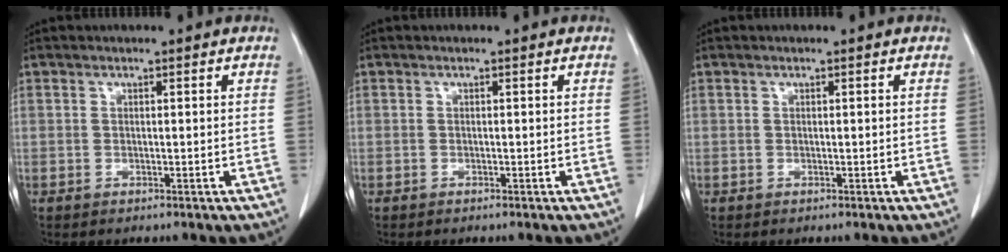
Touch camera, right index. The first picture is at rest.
{"total": 0.0}
{"total": 0.0}